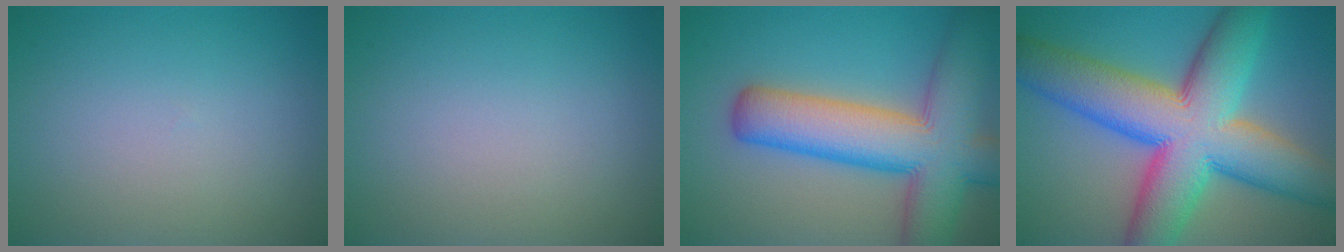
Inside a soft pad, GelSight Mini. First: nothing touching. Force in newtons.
{"total": 0.0}
{"total": 11.5, "press": 11.5, "slide": 0.5}
{"total": 14.6, "press": 14.6, "slide": 0.4}